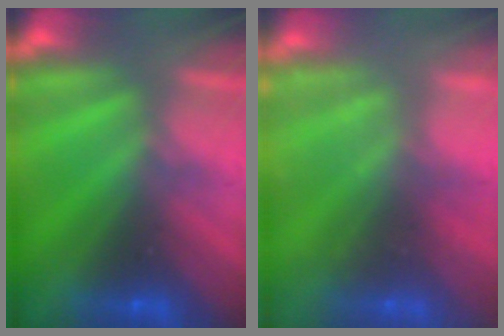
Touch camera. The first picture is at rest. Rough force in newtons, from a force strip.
{"total": 2.3}